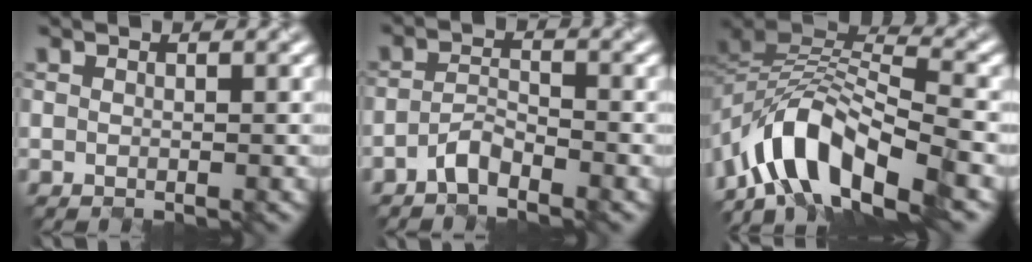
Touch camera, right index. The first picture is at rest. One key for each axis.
{"total": 2.4, "fx": -2.2, "fy": 0.6, "fz": 0.9, "tx": -0.021, "ty": 0.005, "tz": -0.047}
{"total": 9.9, "fx": -6.6, "fy": 4.2, "fz": 6.1, "tx": -0.094, "ty": 0.005, "tz": -0.133}